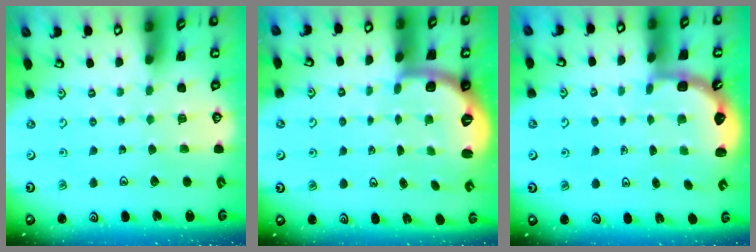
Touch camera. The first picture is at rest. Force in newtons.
{"total": 2.8, "press": 1.9, "slide": 2.0}
{"total": 2.4, "press": 2.0, "slide": 1.3}